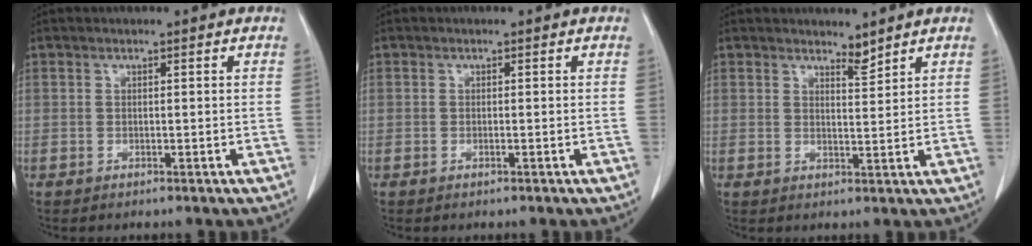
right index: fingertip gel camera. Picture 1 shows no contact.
{"total": 0.0}
{"total": 2.0, "force": [2.0, 0.1, 0.4], "torque": [-0.009, -0.006, 0.037]}